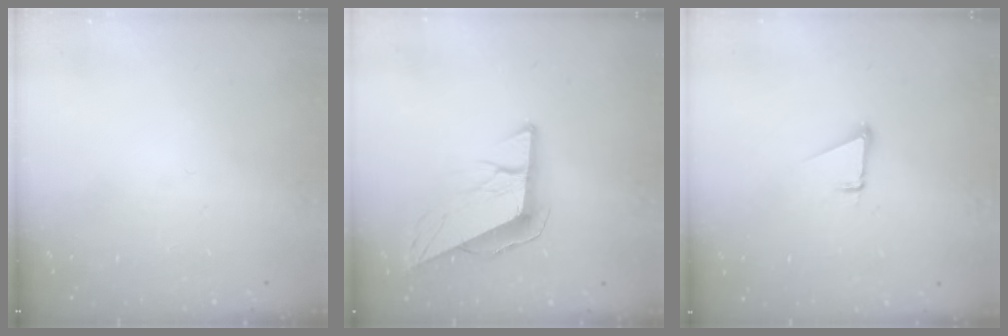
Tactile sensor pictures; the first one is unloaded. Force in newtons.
{"total": 10.5, "press": 10.2, "slide": 2.4}
{"total": 1.9, "press": 1.9, "slide": 0.0}